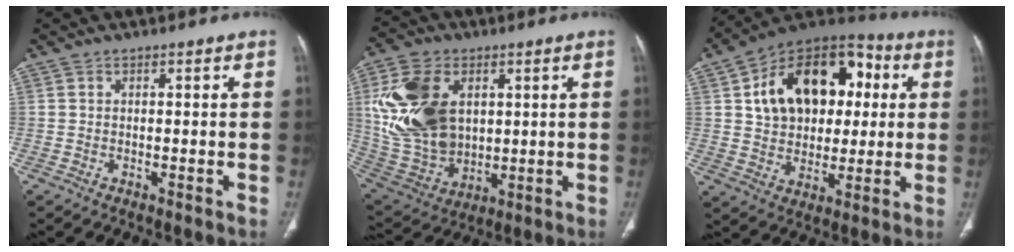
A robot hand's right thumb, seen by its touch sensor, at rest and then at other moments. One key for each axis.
{"total": 19.9, "fx": 4.4, "fy": 13.7, "fz": 13.7, "tx": -0.262, "ty": -0.011, "tz": 0.102}
{"total": 21.6, "fx": 4.7, "fy": 14.8, "fz": 15.0, "tx": -0.203, "ty": 0.022, "tz": 0.074}